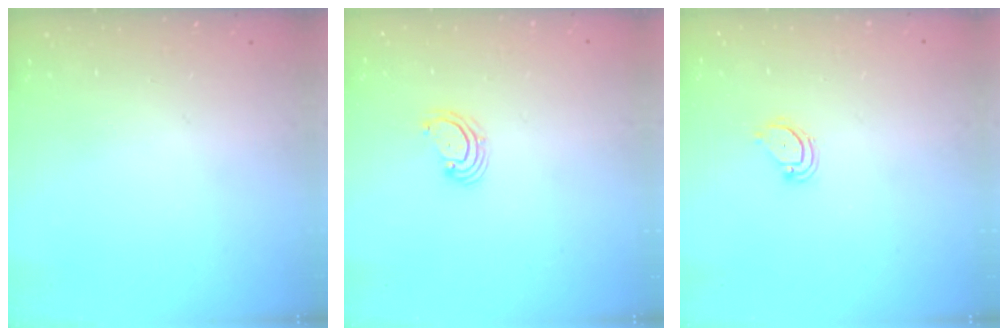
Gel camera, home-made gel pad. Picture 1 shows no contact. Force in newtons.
{"total": 3.1, "press": 3.1, "slide": 0.6}
{"total": 3.3, "press": 3.3, "slide": 0.3}